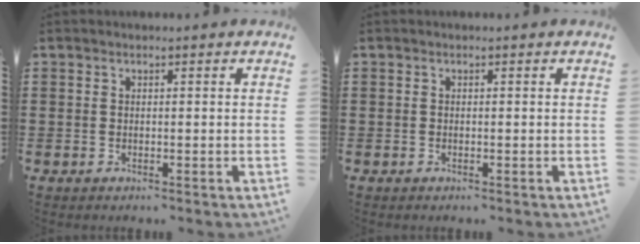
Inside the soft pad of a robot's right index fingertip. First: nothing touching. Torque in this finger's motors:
{"motor_torque": [-0.59, 1.54, 0.00, 0.00]}